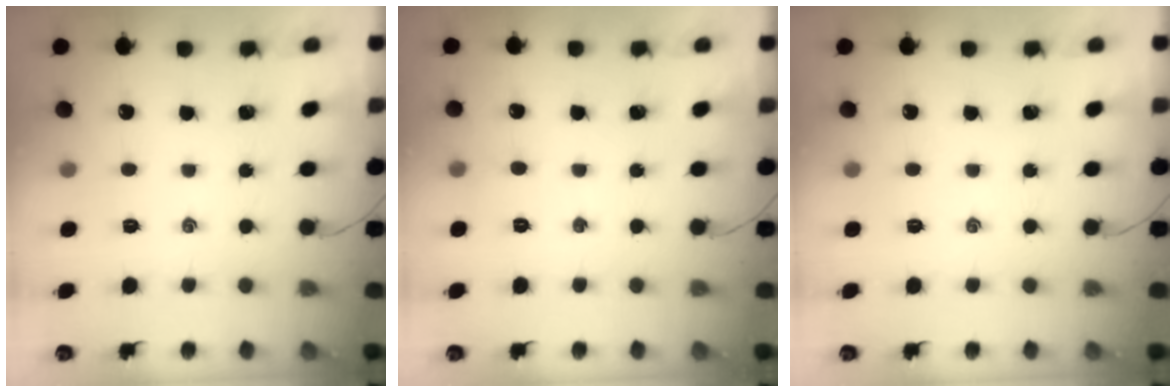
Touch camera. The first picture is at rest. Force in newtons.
{"total": 2.7, "press": 2.6, "slide": 0.9}
{"total": 0.0}